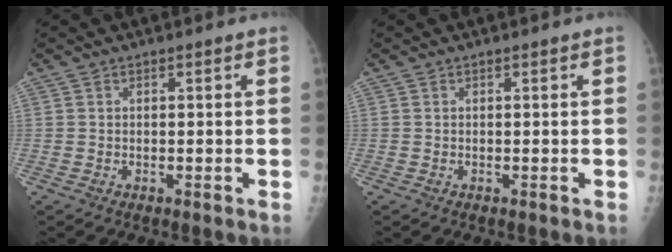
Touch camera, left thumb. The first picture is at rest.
{"total": 0.0}